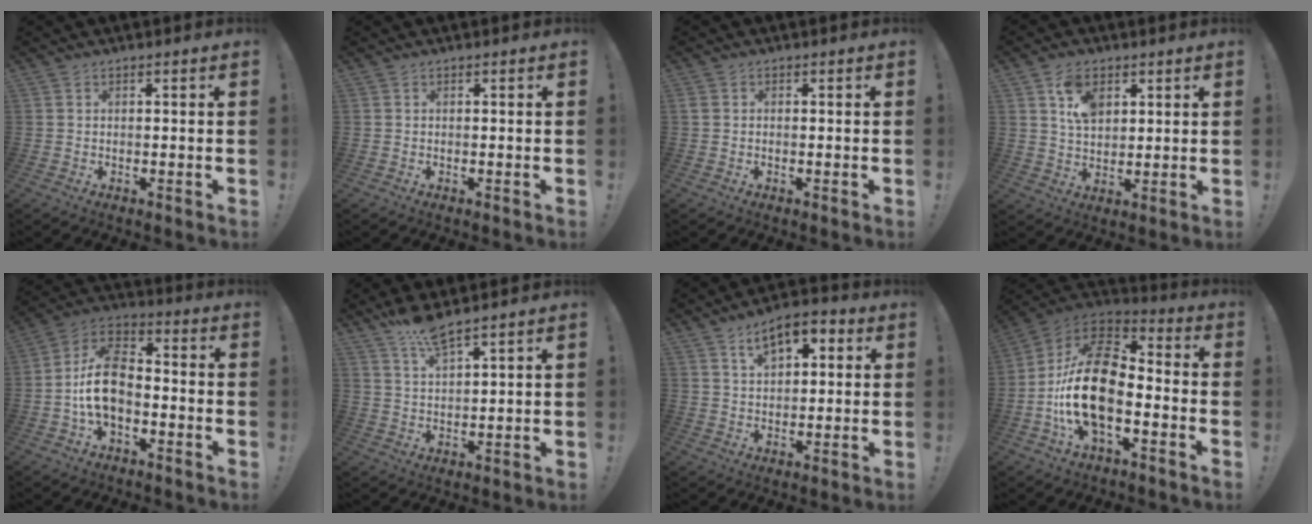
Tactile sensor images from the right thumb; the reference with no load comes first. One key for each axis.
{"total": 0.0}
{"total": 0.8, "fx": -0.1, "fy": 0.8, "fz": 0.3, "tx": -0.004, "ty": 0.004, "tz": -0.001}
{"total": 8.6, "fx": 4.2, "fy": 5.7, "fz": 5.0, "tx": -0.084, "ty": -0.005, "tz": 0.079}
{"total": 13.1, "fx": -3.0, "fy": 8.6, "fz": 9.4, "tx": -0.173, "ty": 0.026, "tz": -0.055}
{"total": 7.4, "fx": 6.2, "fy": 0.9, "fz": 4.0, "tx": -0.082, "ty": -0.028, "tz": 0.110}
{"total": 8.7, "fx": 4.1, "fy": 5.0, "fz": 5.9, "tx": -0.089, "ty": -0.006, "tz": 0.072}
{"total": 22.1, "fx": -5.1, "fy": 12.1, "fz": 17.8, "tx": -0.351, "ty": 0.030, "tz": -0.082}